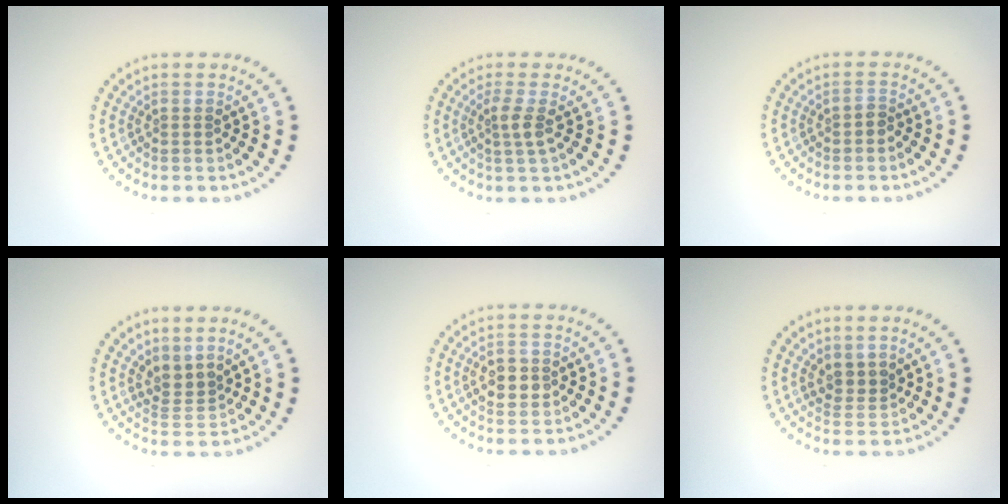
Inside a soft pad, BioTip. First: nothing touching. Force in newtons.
{"total": 1.8, "press": 1.3, "slide": 1.3}
{"total": 0.8, "press": 0.7, "slide": 0.4}
{"total": 2.1, "press": 1.4, "slide": 1.6}
{"total": 2.9, "press": 2.9, "slide": 0.1}
{"total": 1.9, "press": 1.4, "slide": 1.3}